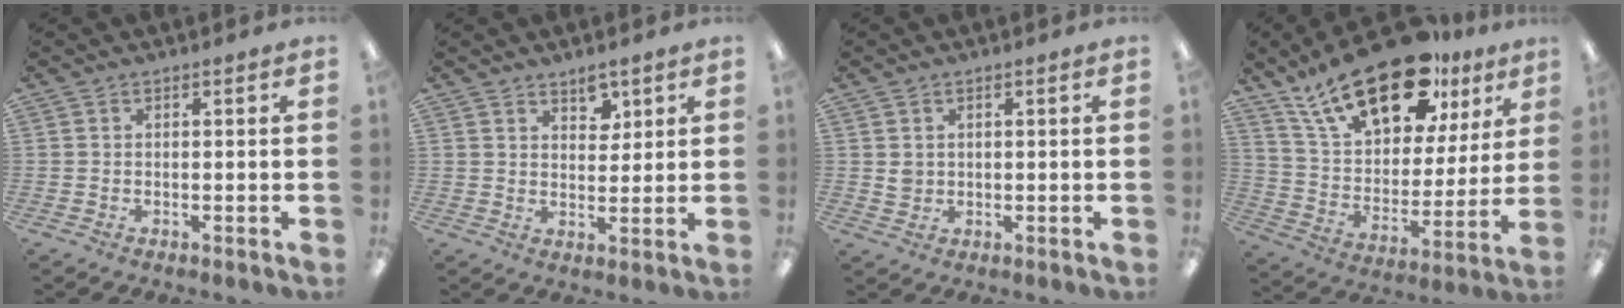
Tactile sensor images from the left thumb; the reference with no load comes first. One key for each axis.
{"total": 4.7, "fx": 3.6, "fy": 2.7, "fz": 1.5, "tx": -0.007, "ty": -0.021, "tz": 0.061}
{"total": 2.4, "fx": 0.9, "fy": 2.1, "fz": 0.6, "tx": -0.006, "ty": 0.000, "tz": 0.013}
{"total": 23.7, "fx": 16.1, "fy": 10.6, "fz": 13.7, "tx": -0.242, "ty": -0.092, "tz": 0.280}